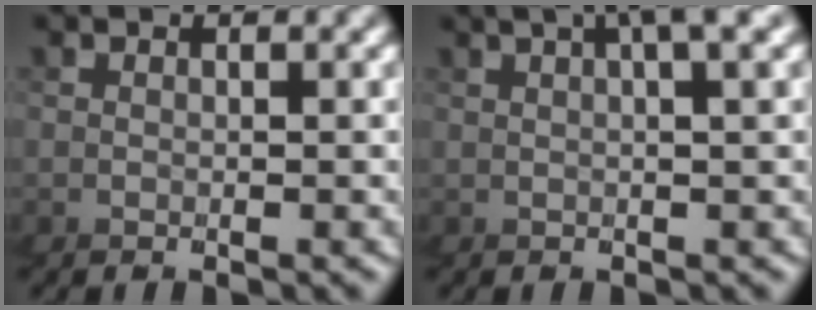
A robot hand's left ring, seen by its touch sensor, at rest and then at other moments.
{"total": 2.4, "force": [0.8, -2.0, 1.2], "torque": [-0.031, 0.022, 0.009]}